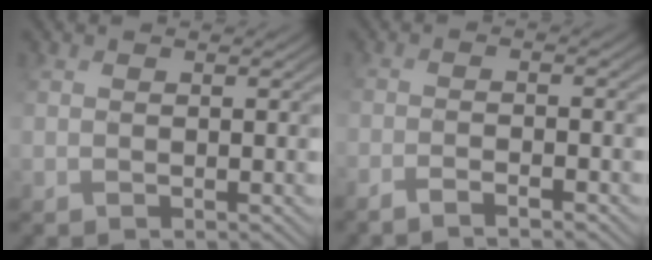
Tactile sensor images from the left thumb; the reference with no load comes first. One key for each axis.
{"total": 3.1, "fx": -2.4, "fy": 0.3, "fz": 2.0, "tx": -0.034, "ty": 0.002, "tz": -0.056}